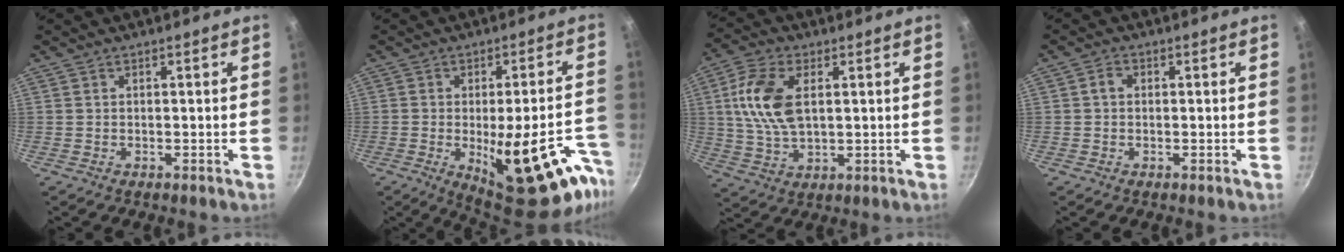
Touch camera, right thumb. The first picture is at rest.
{"total": 22.6, "force": [-9.2, 8.1, 19.0], "torque": [-0.187, 0.014, -0.109]}
{"total": 11.8, "force": [2.3, 6.6, 9.5], "torque": [-0.182, 0.002, 0.042]}
{"total": 1.8, "force": [0.1, 1.5, 1.1], "torque": [-0.017, 0.008, -0.001]}